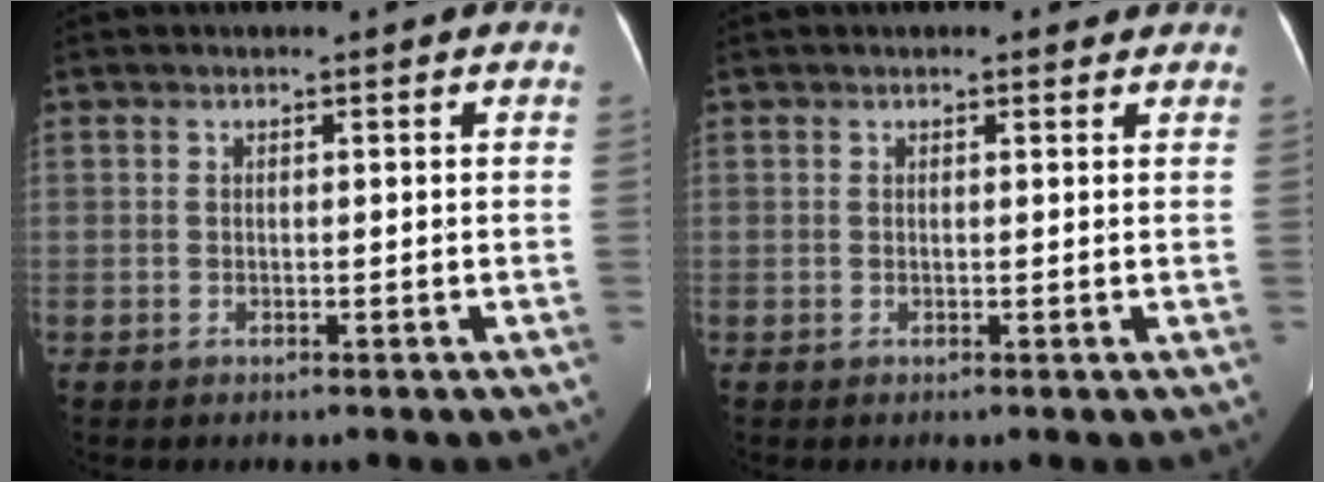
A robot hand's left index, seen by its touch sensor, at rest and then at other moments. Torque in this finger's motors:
{"motor_torque": [0.06, -0.16, -0.09, -0.02]}